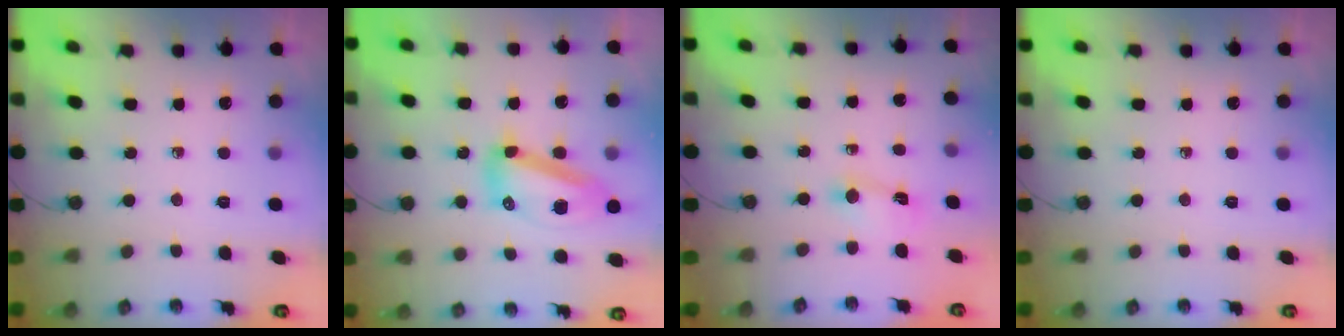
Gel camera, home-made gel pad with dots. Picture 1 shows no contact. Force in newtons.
{"total": 13.8, "press": 13.7, "slide": 1.4}
{"total": 2.2, "press": 2.2, "slide": 0.3}
{"total": 0.0}